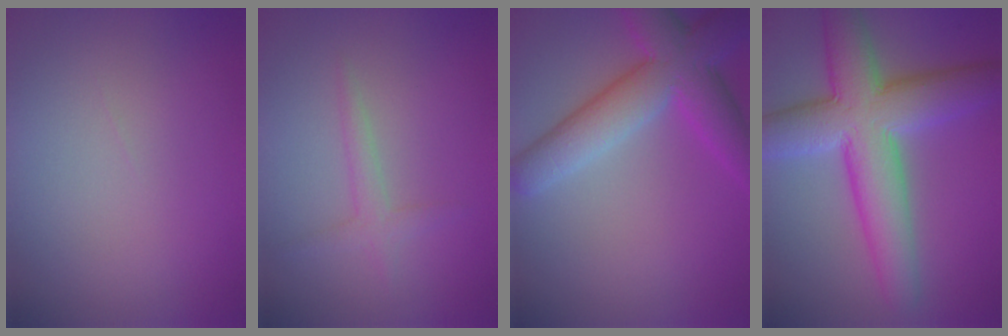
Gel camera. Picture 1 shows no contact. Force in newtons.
{"total": 1.7, "press": 1.7, "slide": 0.0}
{"total": 7.4, "press": 7.4, "slide": 0.3}
{"total": 9.9, "press": 9.9, "slide": 0.4}